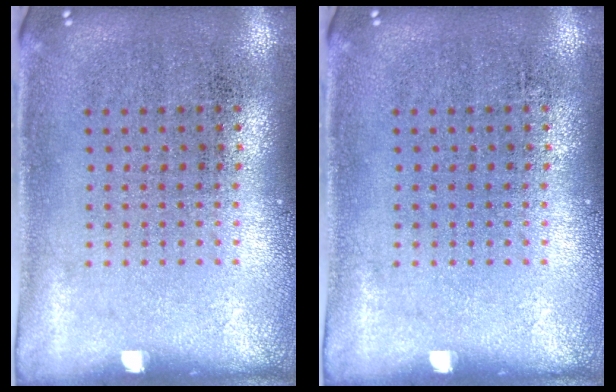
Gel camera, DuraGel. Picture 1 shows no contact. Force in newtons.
{"total": 0.0}